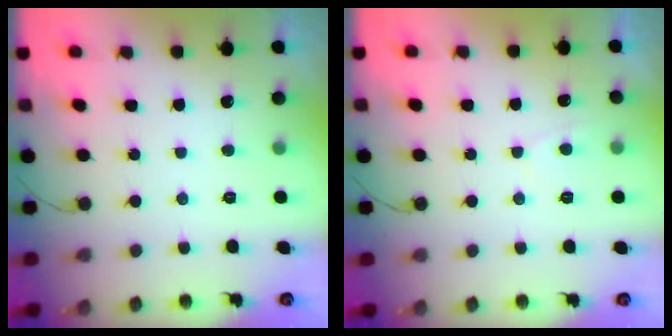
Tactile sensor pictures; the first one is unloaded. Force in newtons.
{"total": 2.7, "press": 2.7, "slide": 0.3}